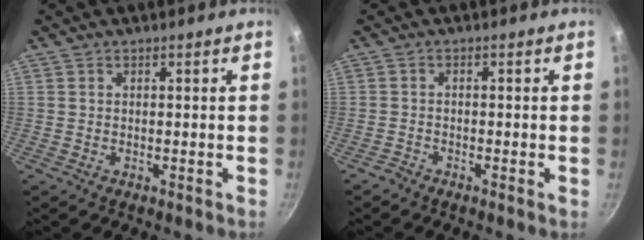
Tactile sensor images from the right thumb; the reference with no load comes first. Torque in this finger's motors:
{"motor_torque": [1.14, 0.58, 0.00, -0.23, 0.03]}